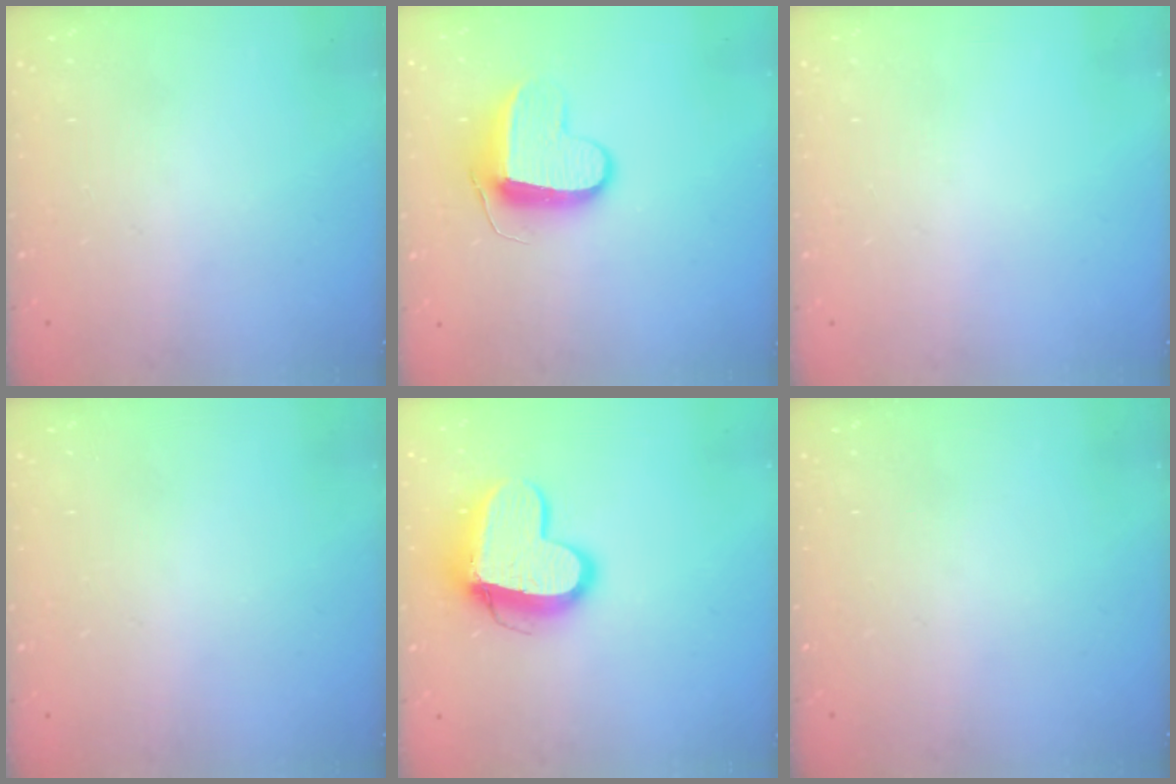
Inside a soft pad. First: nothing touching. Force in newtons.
{"total": 10.4, "press": 10.4, "slide": 0.5}
{"total": 0.0}
{"total": 0.0}
{"total": 13.5, "press": 13.5, "slide": 1.1}
{"total": 0.0}